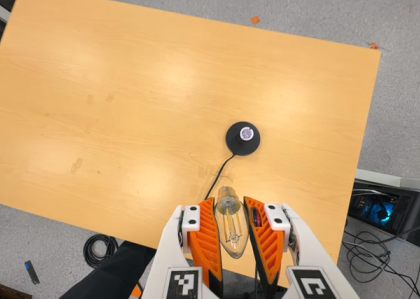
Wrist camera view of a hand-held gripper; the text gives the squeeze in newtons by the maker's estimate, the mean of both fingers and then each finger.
{"total": 20.1, "left": 21.5, "right": 18.6}